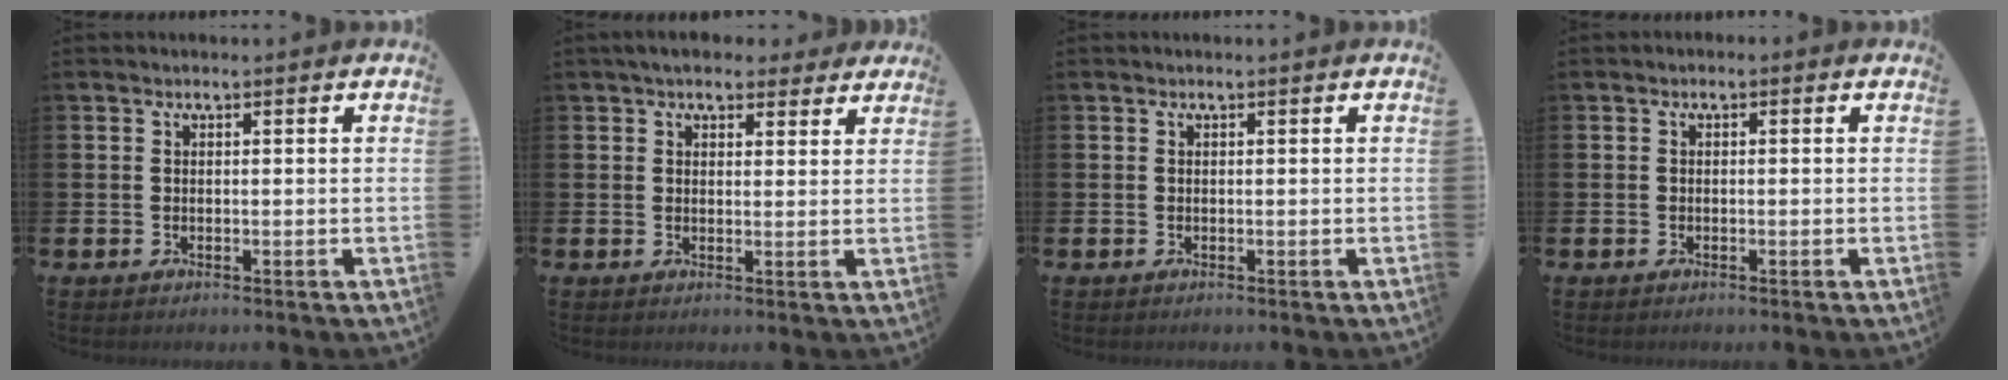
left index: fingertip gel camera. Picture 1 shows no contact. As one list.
[{"total": 4.8, "force": [4.3, 1.9, 1.0], "torque": [-0.010, -0.017, 0.077]}, {"total": 0.0}, {"total": 0.6, "force": [-0.5, 0.3, 0.1], "torque": [-0.007, 0.002, -0.009]}]